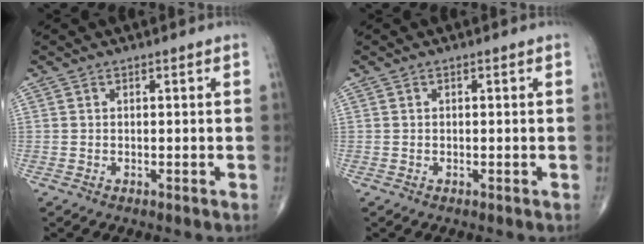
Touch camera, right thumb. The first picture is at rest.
{"total": 0.0}